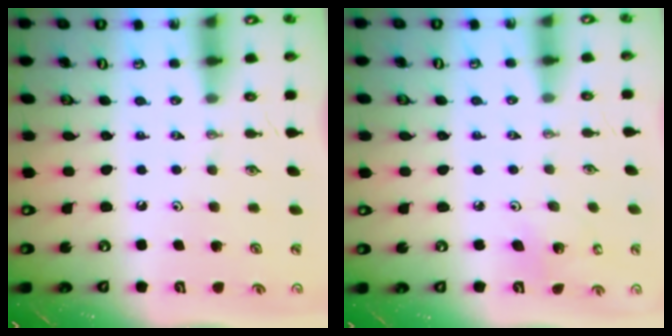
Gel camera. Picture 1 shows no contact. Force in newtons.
{"total": 3.2, "press": 3.2, "slide": 0.1}